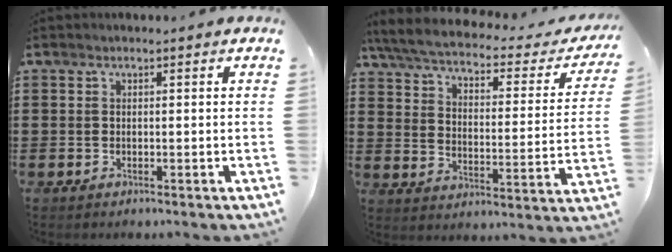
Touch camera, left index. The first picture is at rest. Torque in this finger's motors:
{"motor_torque": [2.14, 0.00, 0.99, 0.21]}